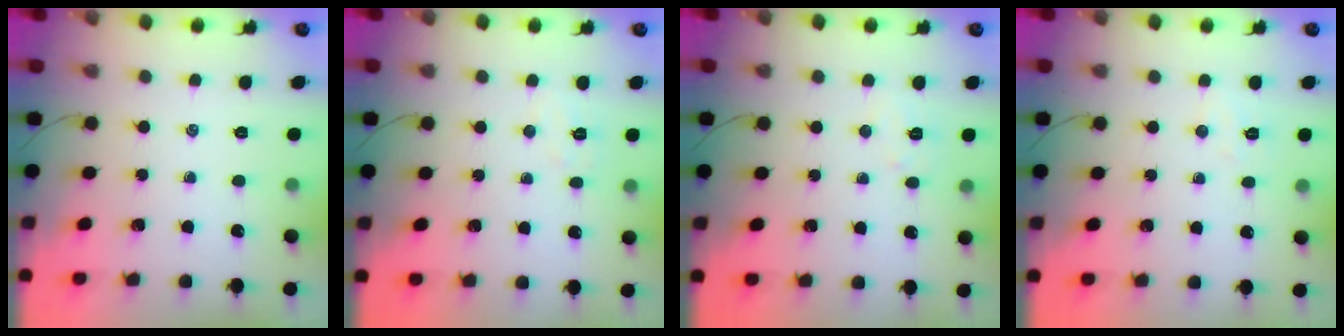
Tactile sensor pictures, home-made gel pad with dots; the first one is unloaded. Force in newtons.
{"total": 4.6, "press": 4.5, "slide": 1.0}
{"total": 4.2, "press": 4.1, "slide": 0.8}
{"total": 4.7, "press": 4.6, "slide": 1.0}